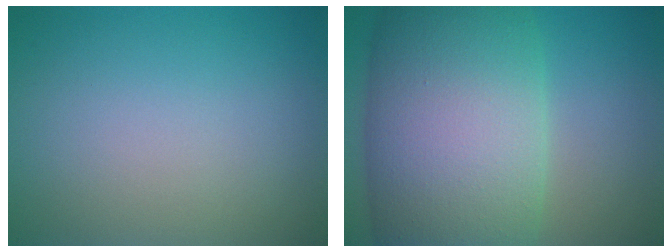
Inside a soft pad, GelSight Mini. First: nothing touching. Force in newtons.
{"total": 15.4, "press": 15.4, "slide": 0.4}